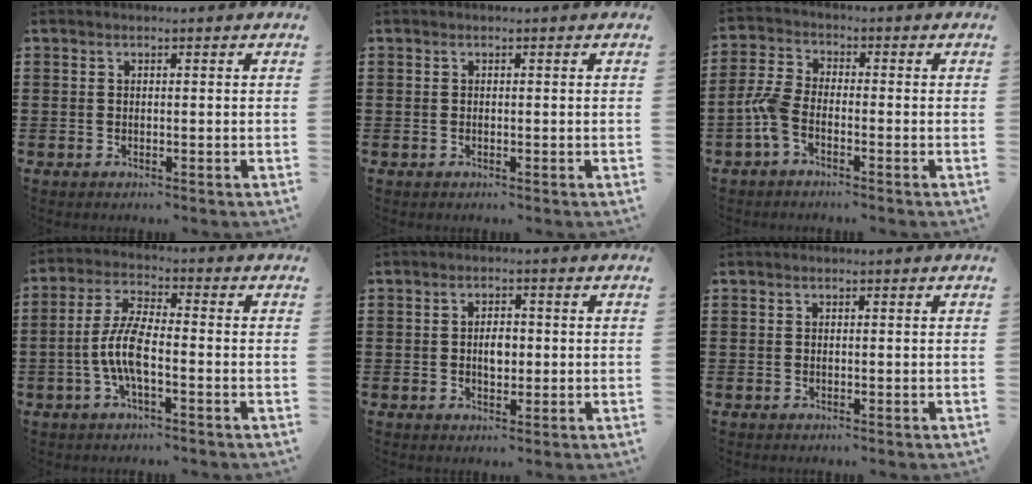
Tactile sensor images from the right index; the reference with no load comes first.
{"total": 0.0}
{"total": 4.8, "force": [-2.4, 2.0, 3.6], "torque": [-0.097, -0.001, -0.053]}
{"total": 6.7, "force": [-2.0, 2.1, 6.1], "torque": [-0.153, -0.013, -0.047]}
{"total": 2.8, "force": [0.0, 1.5, 2.4], "torque": [-0.037, 0.002, -0.003]}
{"total": 0.0}